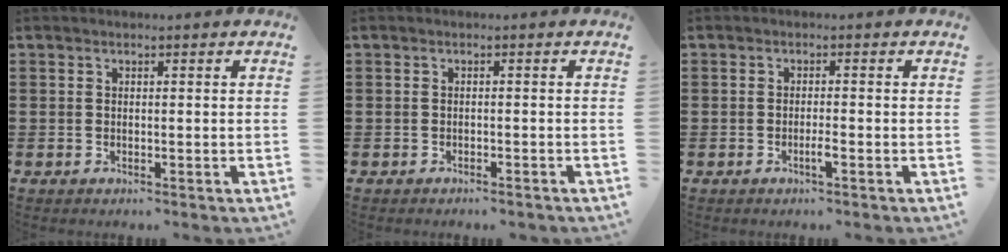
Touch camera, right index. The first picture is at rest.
{"total": 0.7, "force": [-0.6, 0.0, 0.1], "torque": [-0.005, -0.002, -0.013]}
{"total": 1.7, "force": [-0.9, 0.1, 1.4], "torque": [-0.032, -0.003, -0.018]}